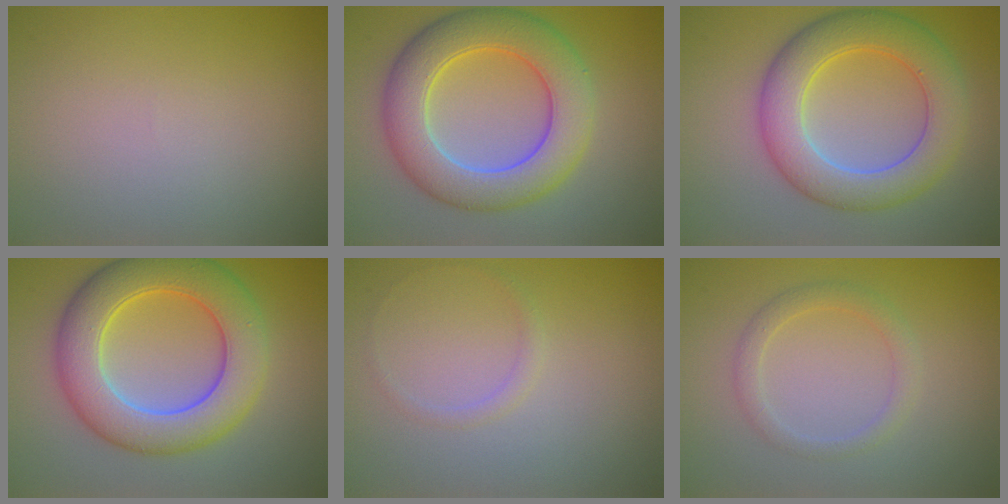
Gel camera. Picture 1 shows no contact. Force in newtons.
{"total": 8.3, "press": 8.3, "slide": 0.4}
{"total": 7.4, "press": 7.4, "slide": 0.2}
{"total": 9.0, "press": 9.0, "slide": 0.2}
{"total": 0.8, "press": 0.8, "slide": 0.0}
{"total": 2.0, "press": 1.9, "slide": 0.1}